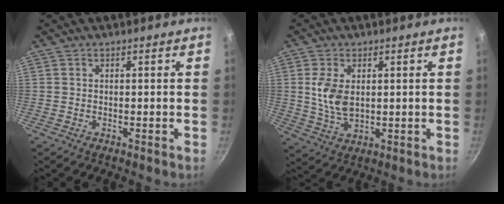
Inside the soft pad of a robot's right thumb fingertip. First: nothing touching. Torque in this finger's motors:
{"motor_torque": [0.13, 0.11, 1.00, 0.37, 0.27]}